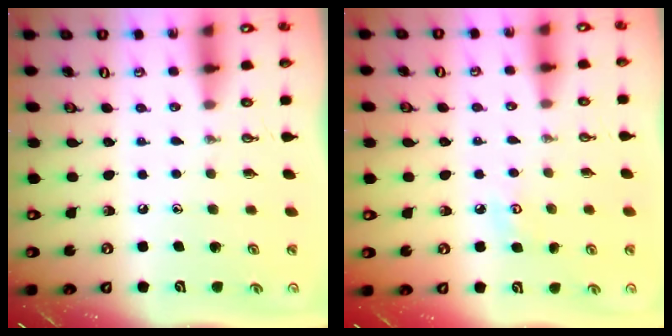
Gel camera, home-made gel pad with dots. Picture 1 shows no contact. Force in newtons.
{"total": 4.9, "press": 4.8, "slide": 0.5}